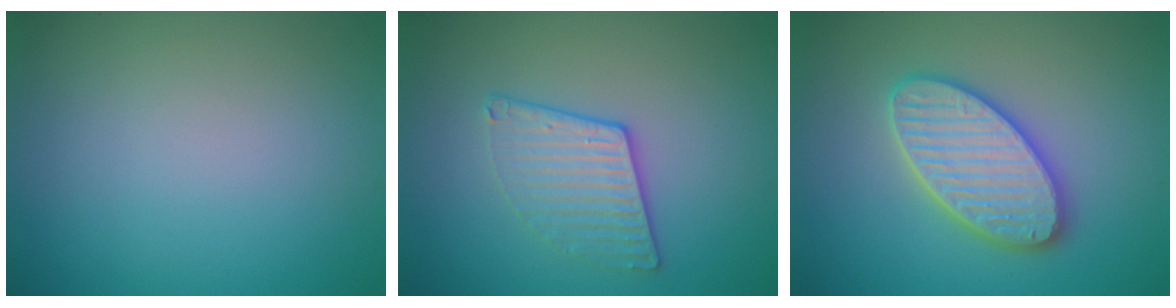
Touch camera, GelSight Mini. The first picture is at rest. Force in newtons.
{"total": 2.8, "press": 2.3, "slide": 1.6}
{"total": 5.8, "press": 5.8, "slide": 0.6}